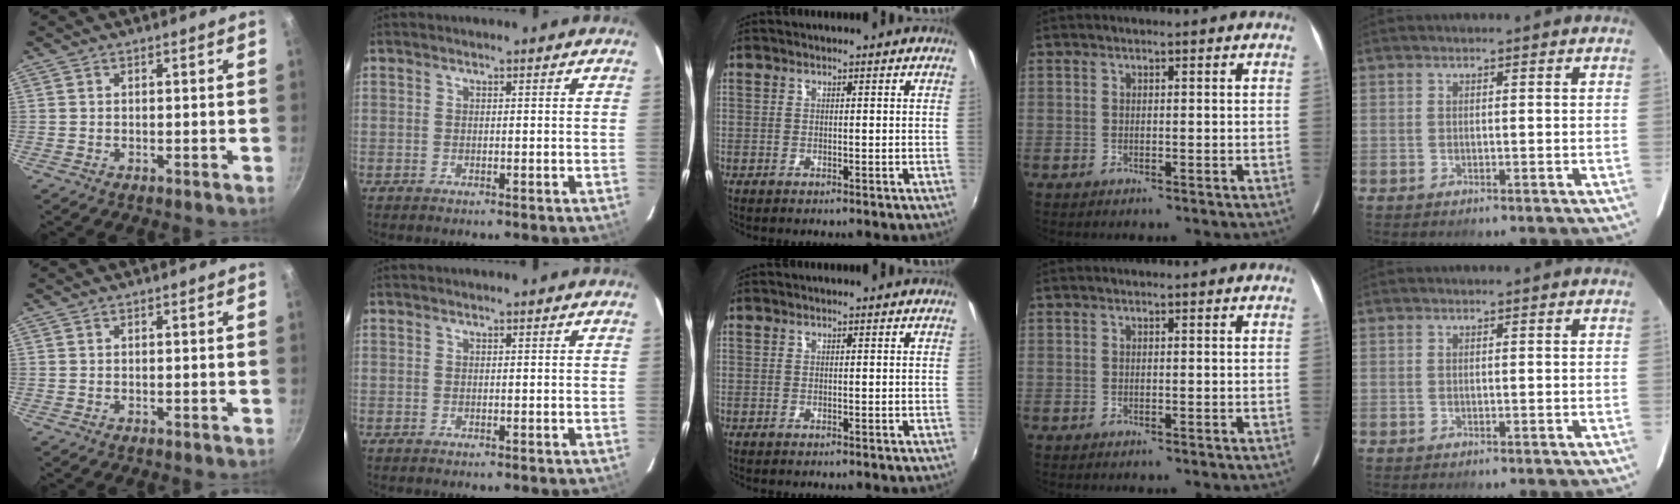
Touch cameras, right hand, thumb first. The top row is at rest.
{}